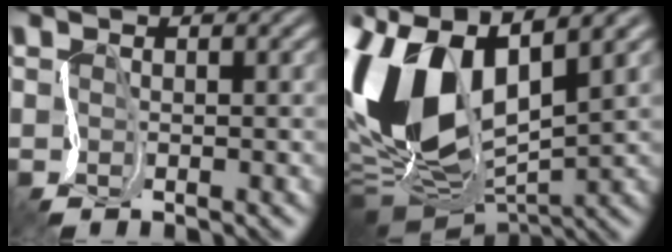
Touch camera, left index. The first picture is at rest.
{"total": 11.7, "force": [2.8, 7.1, 8.8], "torque": [-0.202, -0.003, 0.044]}